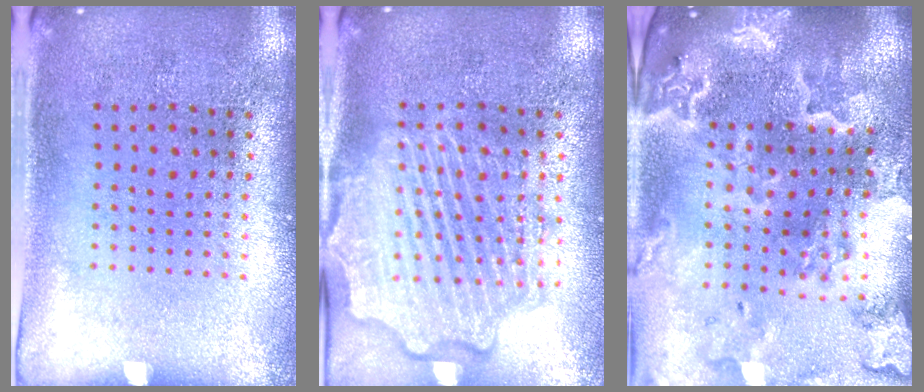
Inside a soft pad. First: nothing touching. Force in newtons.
{"total": 3.6, "press": 3.6, "slide": 0.4}
{"total": 4.2, "press": 3.4, "slide": 2.5}